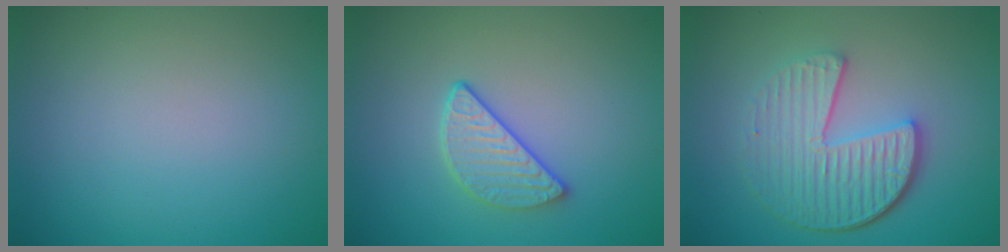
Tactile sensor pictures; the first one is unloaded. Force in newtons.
{"total": 3.0, "press": 2.6, "slide": 1.5}
{"total": 5.9, "press": 4.3, "slide": 4.1}